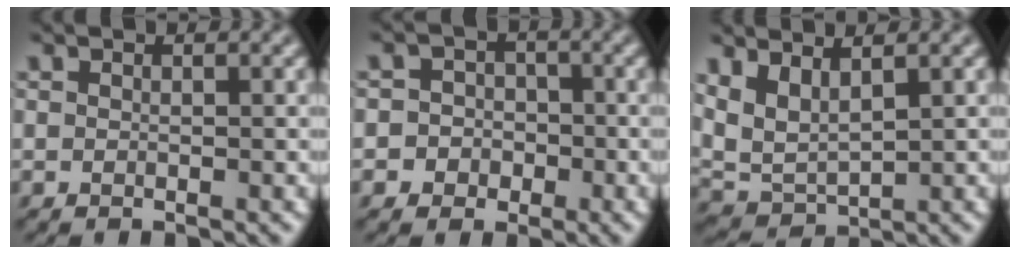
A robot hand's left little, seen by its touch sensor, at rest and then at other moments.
{"total": 4.7, "force": [-1.4, 4.4, 0.8], "torque": [0.007, 0.022, -0.053]}
{"total": 3.7, "force": [1.7, 1.7, 2.9], "torque": [-0.072, -0.003, 0.035]}